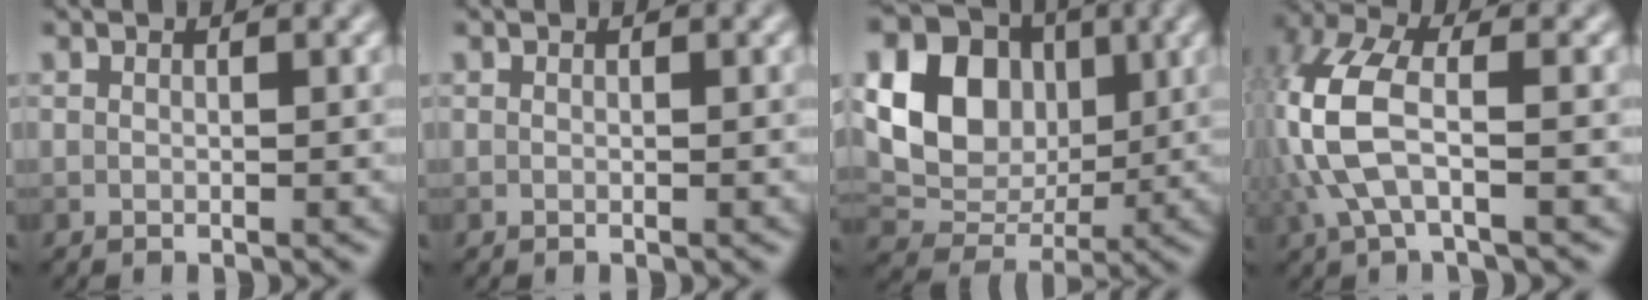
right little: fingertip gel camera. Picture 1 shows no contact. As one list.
[{"total": 0.0}, {"total": 11.6, "force": [2.4, 9.1, 6.7], "torque": [-0.123, 0.011, 0.031]}, {"total": 6.7, "force": [-0.9, 2.9, 6.0], "torque": [-0.156, 0.015, -0.022]}]